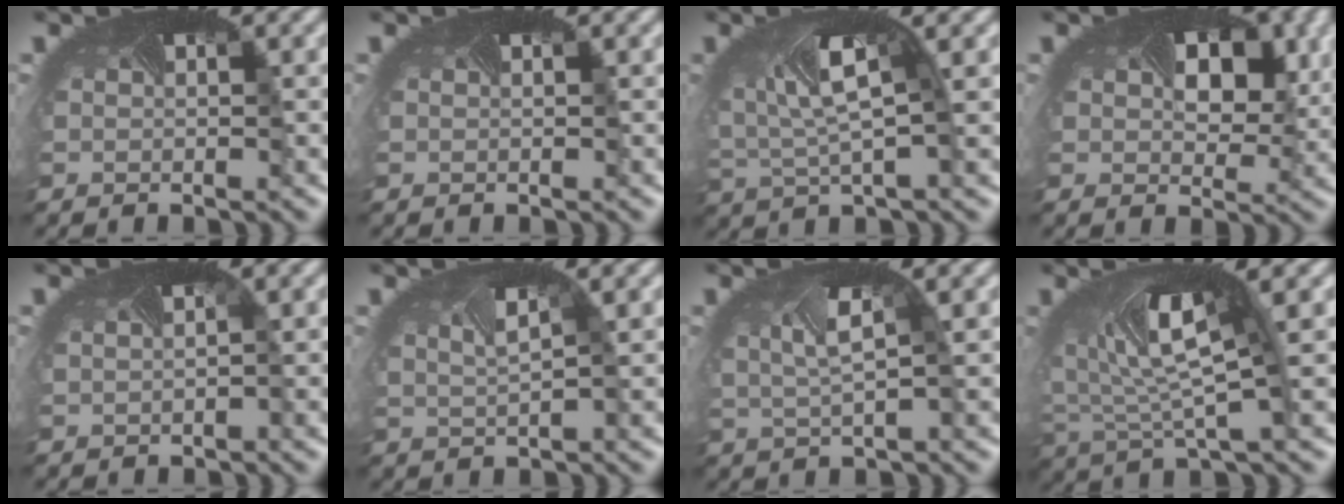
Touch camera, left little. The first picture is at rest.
{"total": 0.0}
{"total": 5.2, "force": [1.0, 2.1, 4.6], "torque": [-0.112, 0.003, 0.013]}
{"total": 5.4, "force": [1.4, 3.6, 3.8], "torque": [-0.065, -0.003, 0.019]}
{"total": 0.8, "force": [0.4, 0.6, 0.2], "torque": [0.007, 0.016, -0.004]}
{"total": 1.7, "force": [0.9, 0.8, 1.2], "torque": [-0.030, 0.011, 0.014]}
{"total": 2.8, "force": [0.6, 1.1, 2.5], "torque": [-0.060, -0.001, 0.013]}
{"total": 5.6, "force": [1.7, 1.9, 4.9], "torque": [-0.113, 0.000, 0.028]}